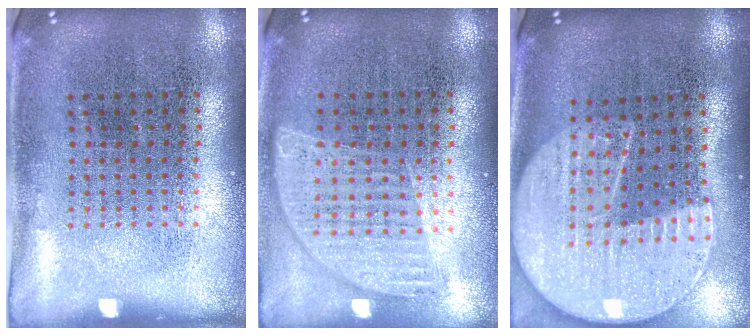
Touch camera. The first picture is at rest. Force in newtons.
{"total": 0.9, "press": 0.9, "slide": 0.2}
{"total": 2.3, "press": 2.0, "slide": 1.2}